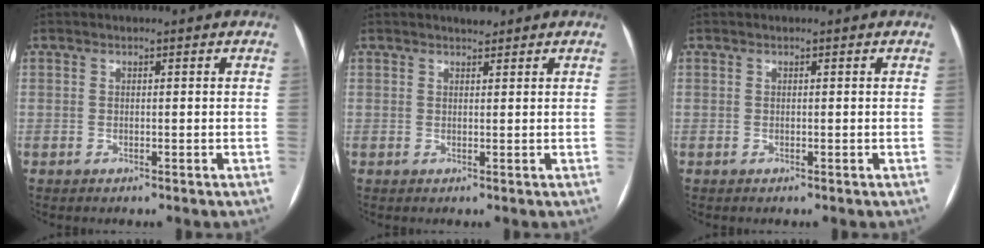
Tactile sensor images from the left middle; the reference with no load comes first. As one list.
[{"total": 1.4, "force": [1.2, 0.4, 0.5], "torque": [-0.013, 0.002, 0.020]}, {"total": 0.0}]